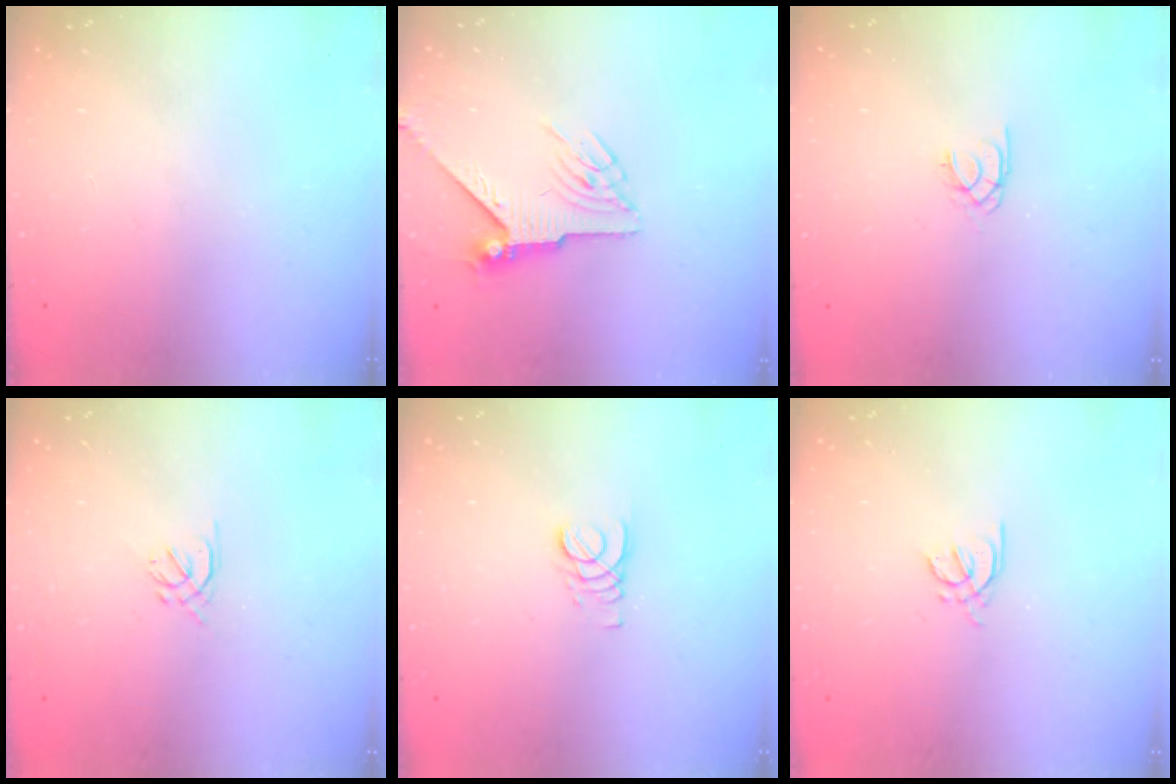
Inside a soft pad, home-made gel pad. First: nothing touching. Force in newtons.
{"total": 6.0, "press": 6.0, "slide": 0.4}
{"total": 1.8, "press": 1.8, "slide": 0.3}
{"total": 1.3, "press": 1.2, "slide": 0.5}
{"total": 2.7, "press": 2.7, "slide": 0.3}
{"total": 2.8, "press": 2.7, "slide": 0.8}